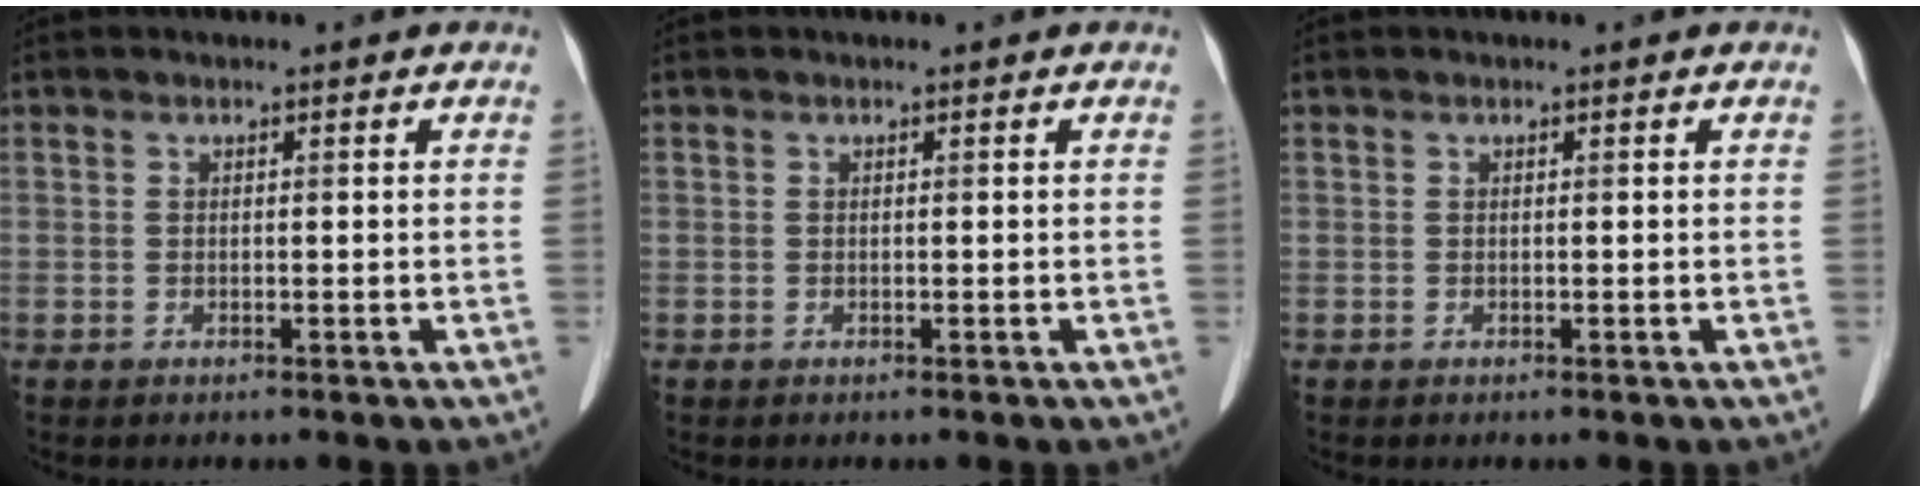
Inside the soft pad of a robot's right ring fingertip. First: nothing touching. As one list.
[{"total": 0.0}, {"total": 0.0}]